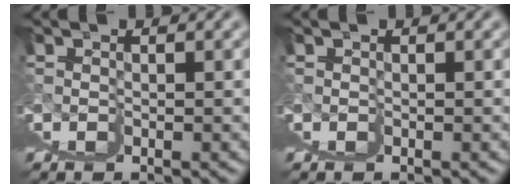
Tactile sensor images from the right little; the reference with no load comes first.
{"total": 0.0}